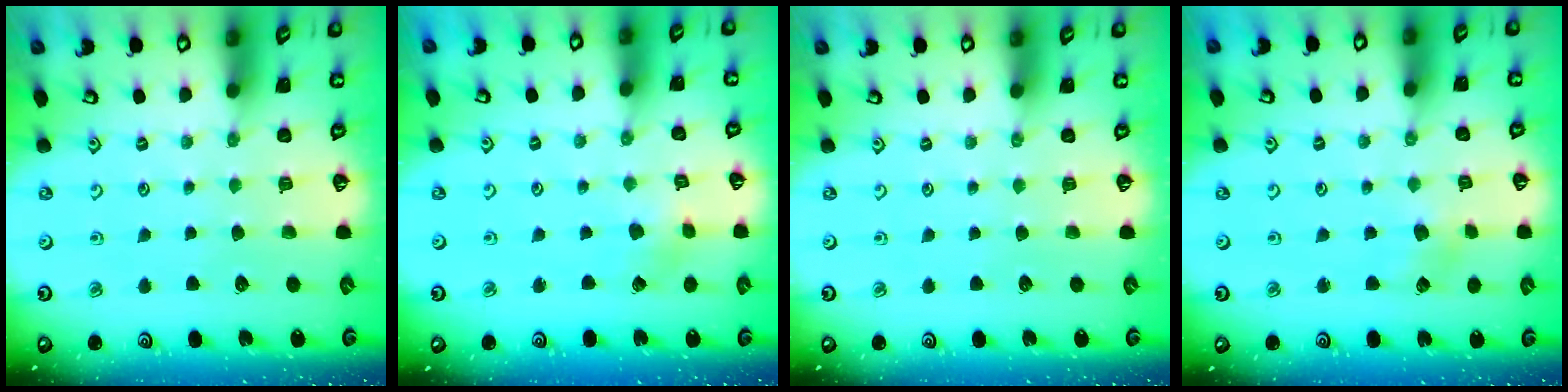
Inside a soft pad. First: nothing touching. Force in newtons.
{"total": 2.5, "press": 2.5, "slide": 0.3}
{"total": 0.0}
{"total": 4.8, "press": 4.8, "slide": 0.6}